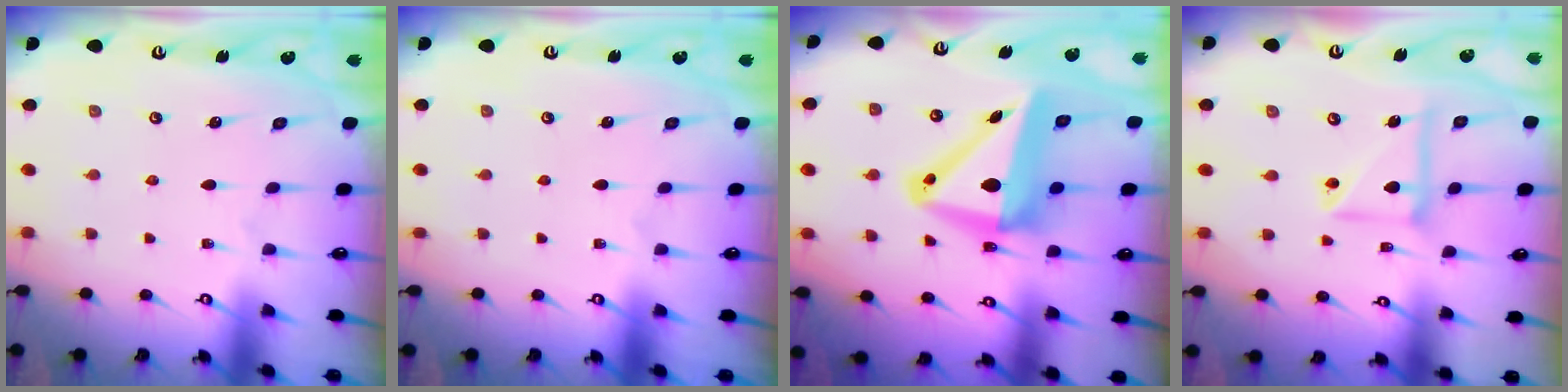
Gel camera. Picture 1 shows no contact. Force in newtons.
{"total": 0.0}
{"total": 12.0, "press": 11.7, "slide": 2.5}
{"total": 12.5, "press": 12.4, "slide": 1.5}